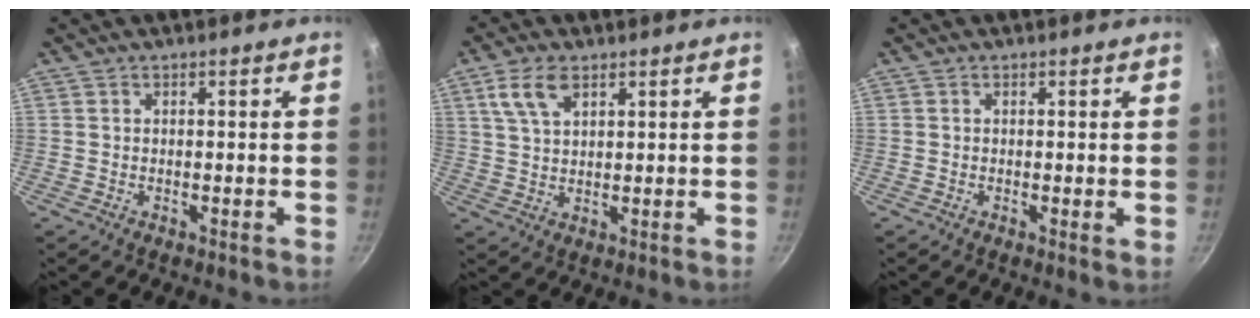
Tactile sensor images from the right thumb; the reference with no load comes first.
{"total": 6.5, "force": [3.3, 3.3, 4.5], "torque": [-0.082, -0.002, 0.066]}
{"total": 1.0, "force": [0.2, 0.3, 0.9], "torque": [-0.015, -0.004, 0.000]}